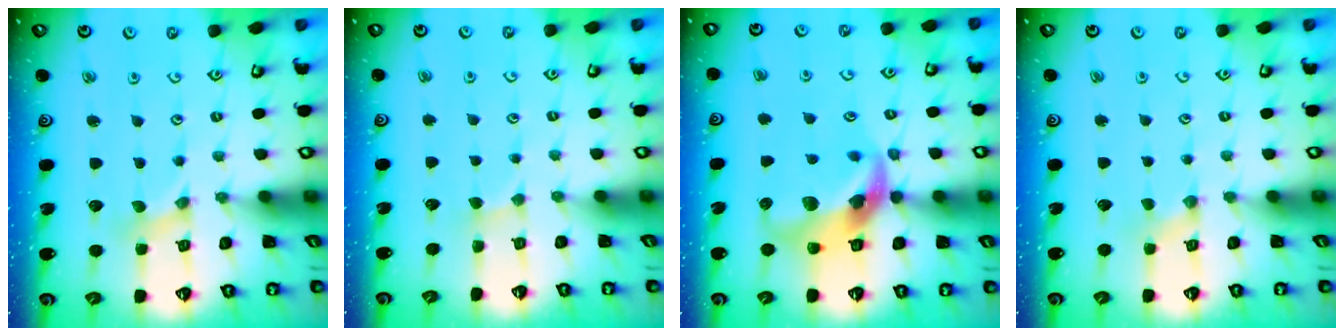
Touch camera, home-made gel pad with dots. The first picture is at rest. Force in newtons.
{"total": 1.5, "press": 1.5, "slide": 0.2}
{"total": 14.7, "press": 14.6, "slide": 2.1}
{"total": 1.1, "press": 1.1, "slide": 0.3}